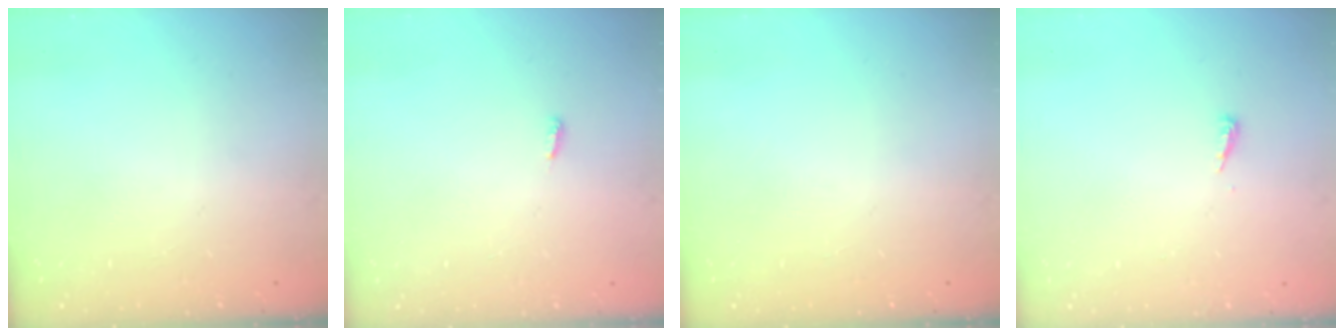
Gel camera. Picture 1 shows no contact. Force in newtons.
{"total": 3.6, "press": 3.4, "slide": 1.0}
{"total": 0.0}
{"total": 4.0, "press": 4.0, "slide": 0.5}